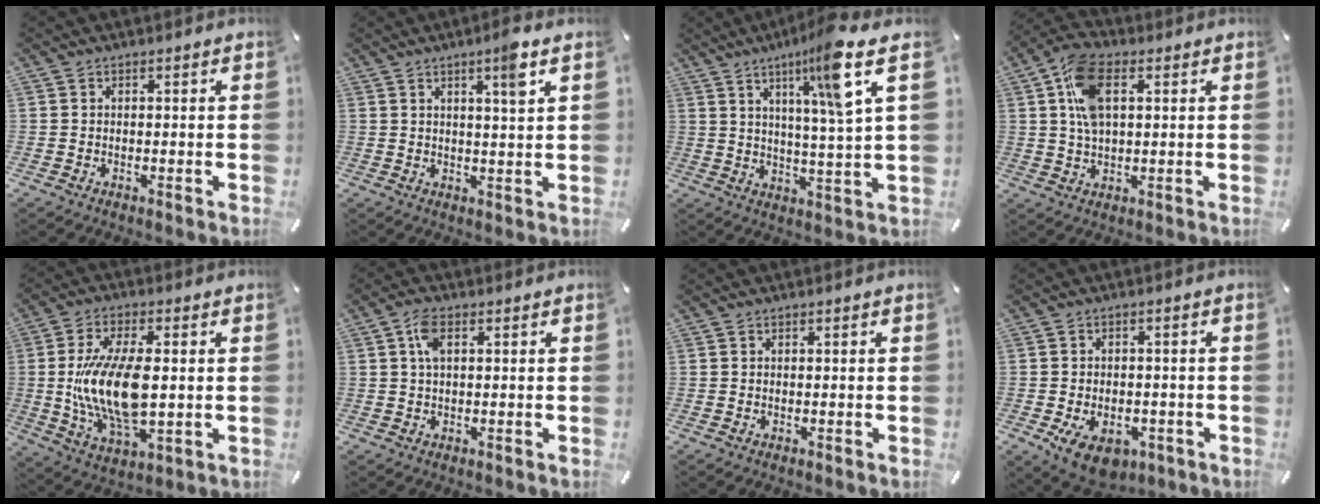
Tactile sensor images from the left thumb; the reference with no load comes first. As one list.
[{"total": 5.6, "force": [3.1, 0.1, 4.6], "torque": [-0.082, -0.007, 0.045]}, {"total": 13.3, "force": [7.6, -0.1, 10.9], "torque": [-0.185, -0.035, 0.112]}, {"total": 10.2, "force": [2.7, 5.9, 7.9], "torque": [-0.169, 0.003, 0.048]}, {"total": 16.2, "force": [0.3, 7.7, 14.3], "torque": [-0.303, -0.018, 0.002]}, {"total": 3.9, "force": [1.1, 1.8, 3.3], "torque": [-0.072, 0.009, 0.017]}, {"total": 0.0}, {"total": 7.9, "force": [-3.1, 5.3, 4.9], "torque": [-0.084, 0.012, -0.051]}]